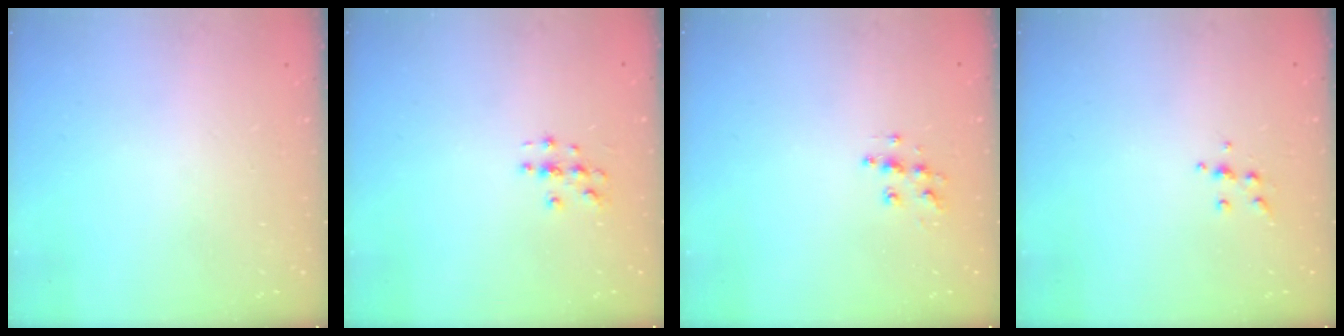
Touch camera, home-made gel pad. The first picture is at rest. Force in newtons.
{"total": 2.8, "press": 2.8, "slide": 0.3}
{"total": 7.5, "press": 7.5, "slide": 0.1}
{"total": 5.0, "press": 4.8, "slide": 1.0}